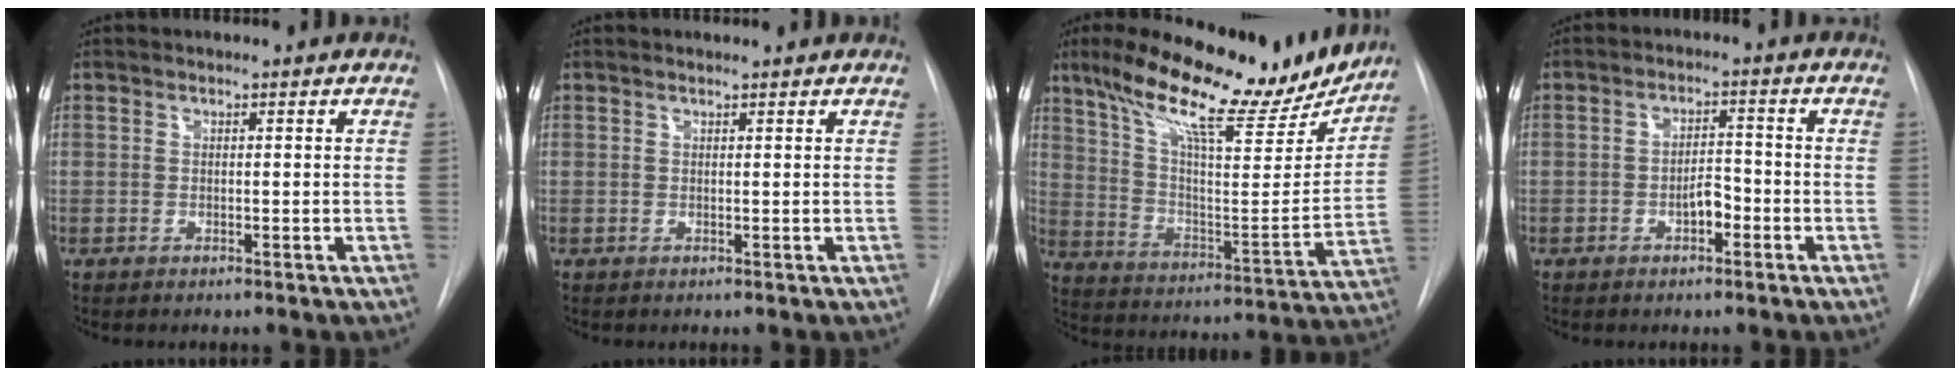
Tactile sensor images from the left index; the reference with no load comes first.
{"total": 1.1, "force": [1.1, 0.1, 0.2], "torque": [-0.010, 0.007, 0.014]}
{"total": 23.1, "force": [18.4, 5.6, 12.8], "torque": [-0.207, -0.012, 0.275]}
{"total": 3.3, "force": [-1.6, 1.5, 2.5], "torque": [-0.037, 0.005, -0.027]}